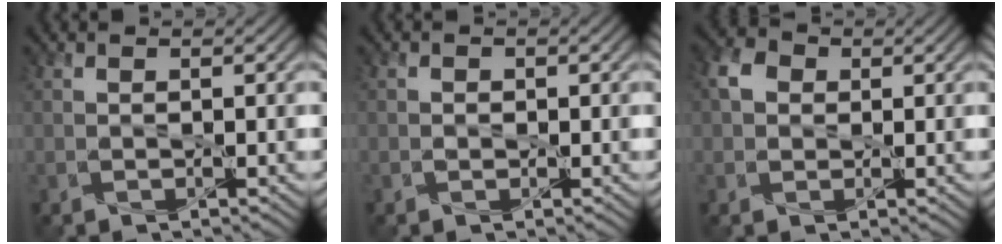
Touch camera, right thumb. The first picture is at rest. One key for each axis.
{"total": 0.7, "fx": -0.3, "fy": 0.6, "fz": 0.2, "tx": -0.005, "ty": -0.002, "tz": -0.009}
{"total": 3.2, "fx": 0.5, "fy": 2.7, "fz": 1.7, "tx": -0.042, "ty": 0.006, "tz": 0.003}